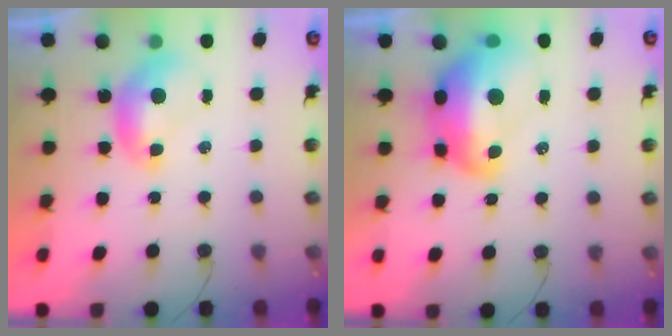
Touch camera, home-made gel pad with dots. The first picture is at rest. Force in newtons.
{"total": 10.1, "press": 10.0, "slide": 1.3}